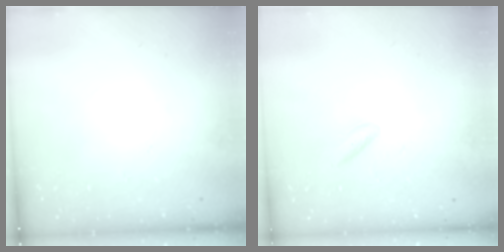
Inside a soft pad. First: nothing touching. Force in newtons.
{"total": 2.9, "press": 2.8, "slide": 0.9}